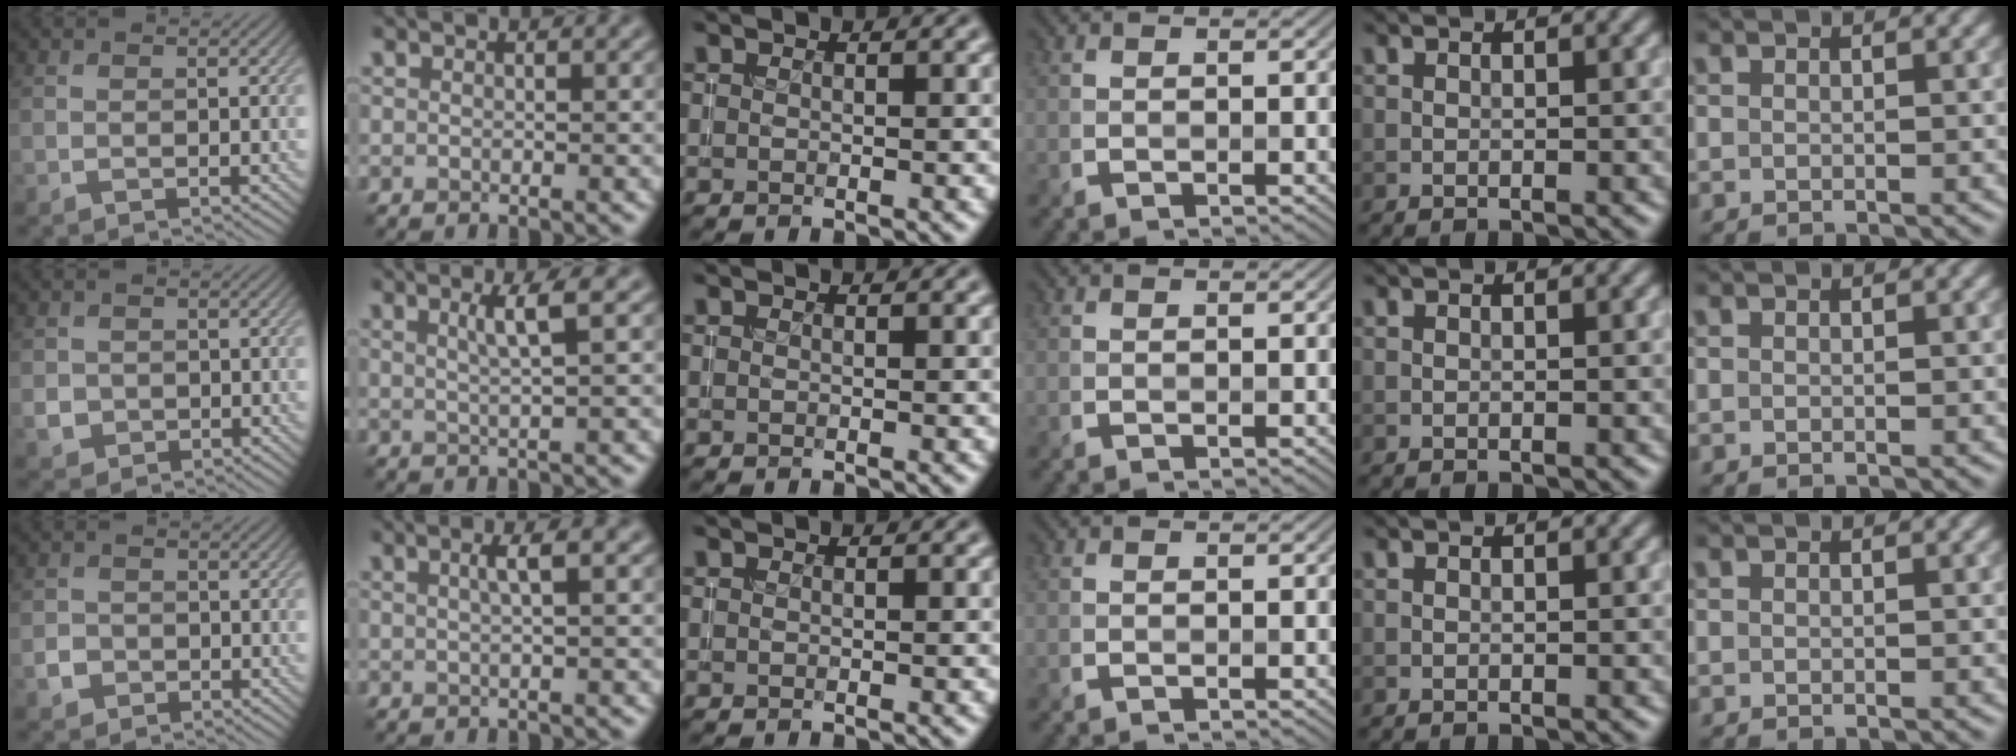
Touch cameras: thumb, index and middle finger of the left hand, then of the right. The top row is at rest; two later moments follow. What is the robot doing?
{"motion": "insert", "object": "coin"}